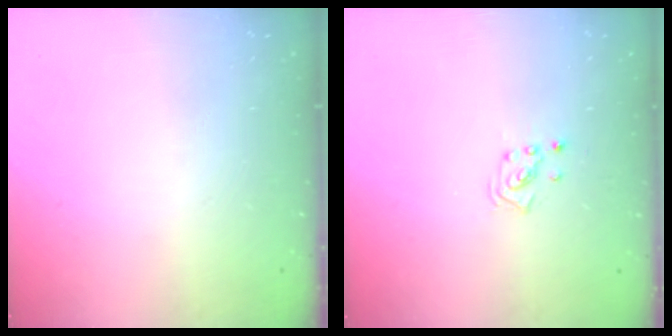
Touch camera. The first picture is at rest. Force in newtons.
{"total": 1.4, "press": 1.4, "slide": 0.1}